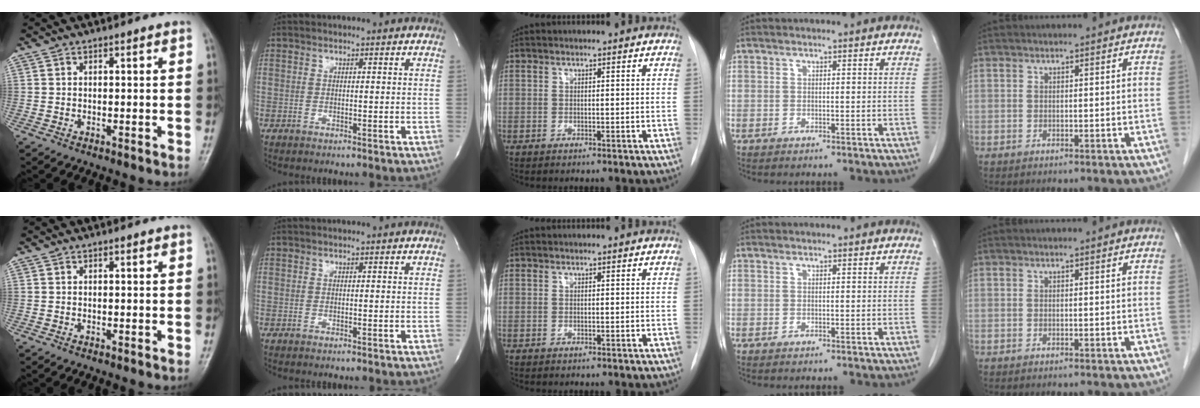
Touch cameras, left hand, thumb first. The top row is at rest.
{}